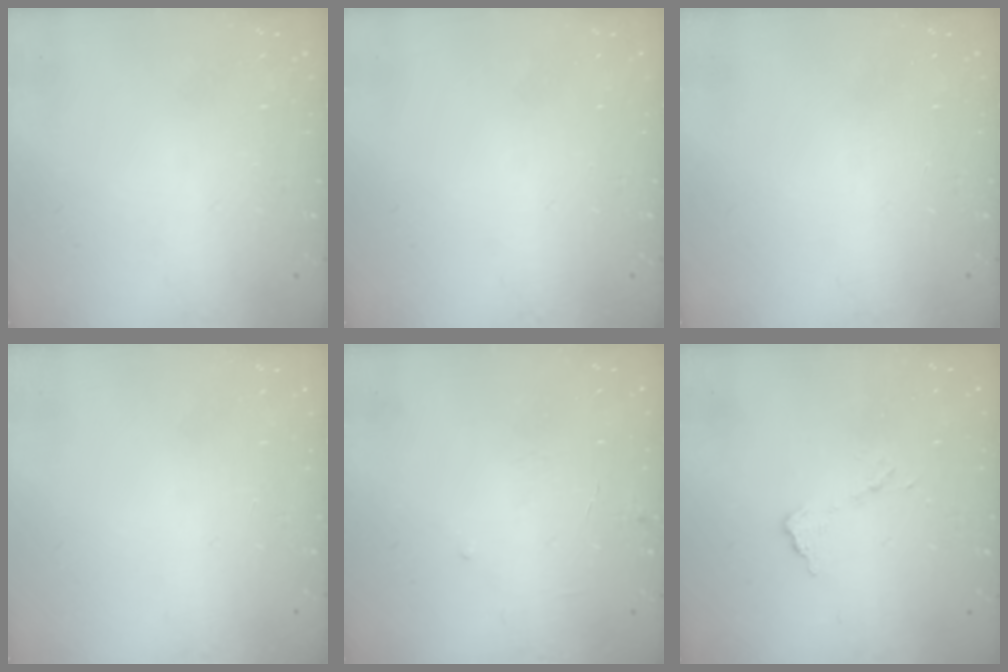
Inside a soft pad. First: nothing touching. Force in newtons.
{"total": 0.0}
{"total": 0.0}
{"total": 0.0}
{"total": 6.7, "press": 6.7, "slide": 0.4}
{"total": 6.3, "press": 6.3, "slide": 0.3}